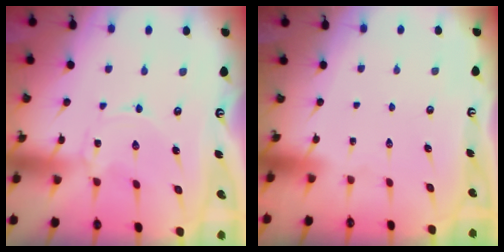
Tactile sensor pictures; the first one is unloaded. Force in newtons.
{"total": 1.5, "press": 1.5, "slide": 0.1}